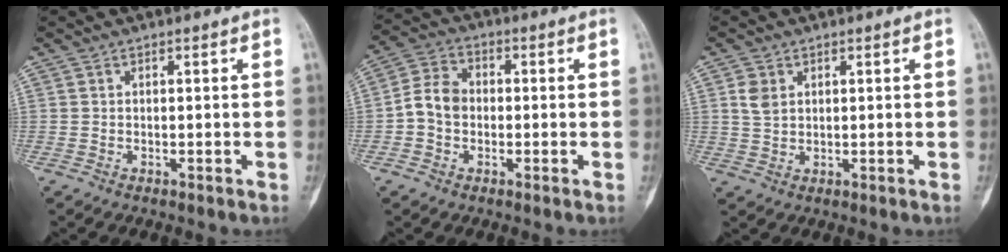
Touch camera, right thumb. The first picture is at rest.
{"total": 6.7, "force": [-0.8, 5.3, 3.9], "torque": [-0.060, 0.024, -0.028]}
{"total": 3.3, "force": [1.2, 2.4, 1.9], "torque": [-0.031, 0.000, 0.028]}